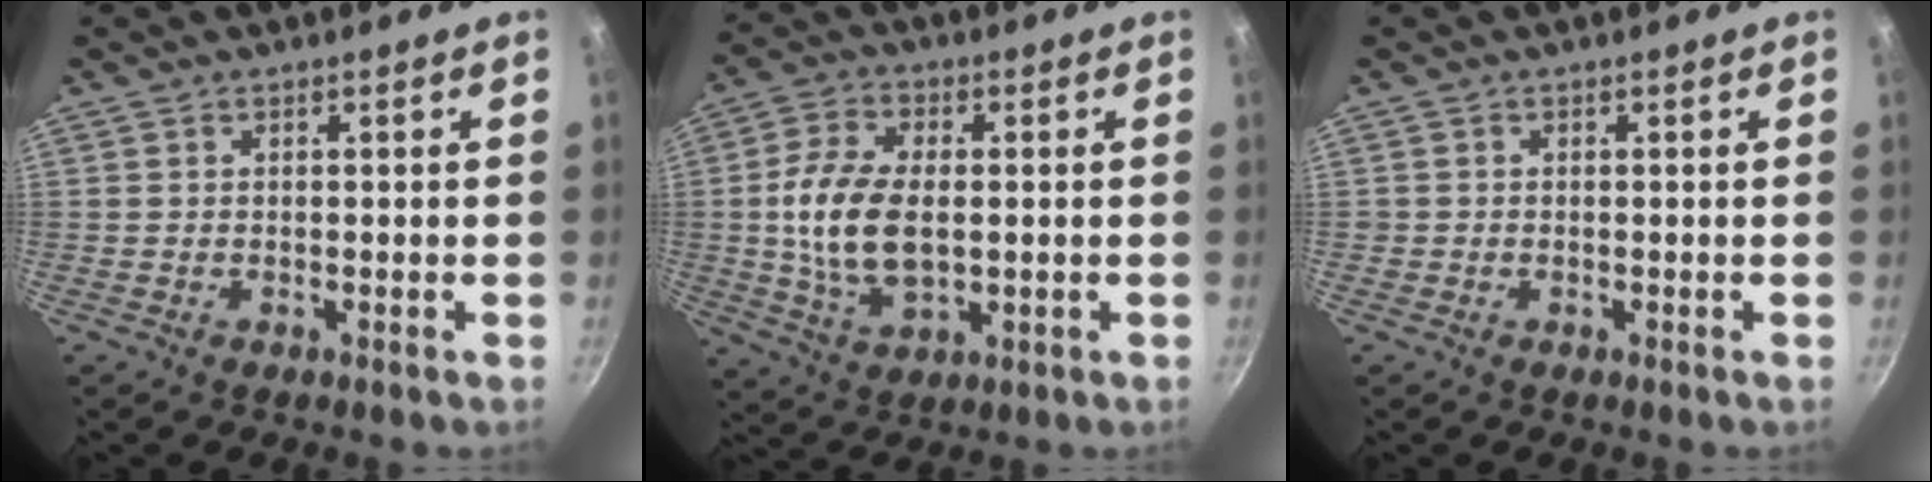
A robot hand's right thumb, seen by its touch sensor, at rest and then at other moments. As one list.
[{"total": 12.9, "force": [0.0, 7.5, 10.5], "torque": [-0.195, 0.007, 0.001]}, {"total": 0.7, "force": [-0.2, 0.6, 0.1], "torque": [0.000, 0.001, -0.004]}]